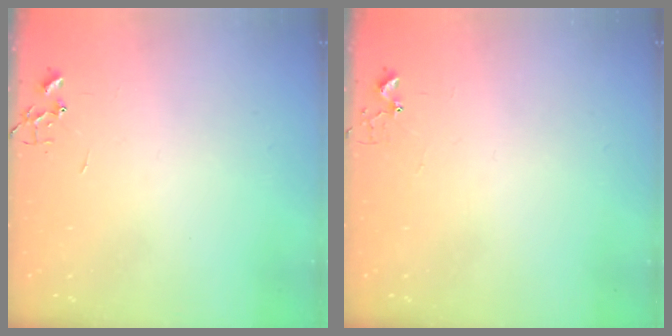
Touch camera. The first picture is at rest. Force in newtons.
{"total": 2.7, "press": 2.7, "slide": 0.2}